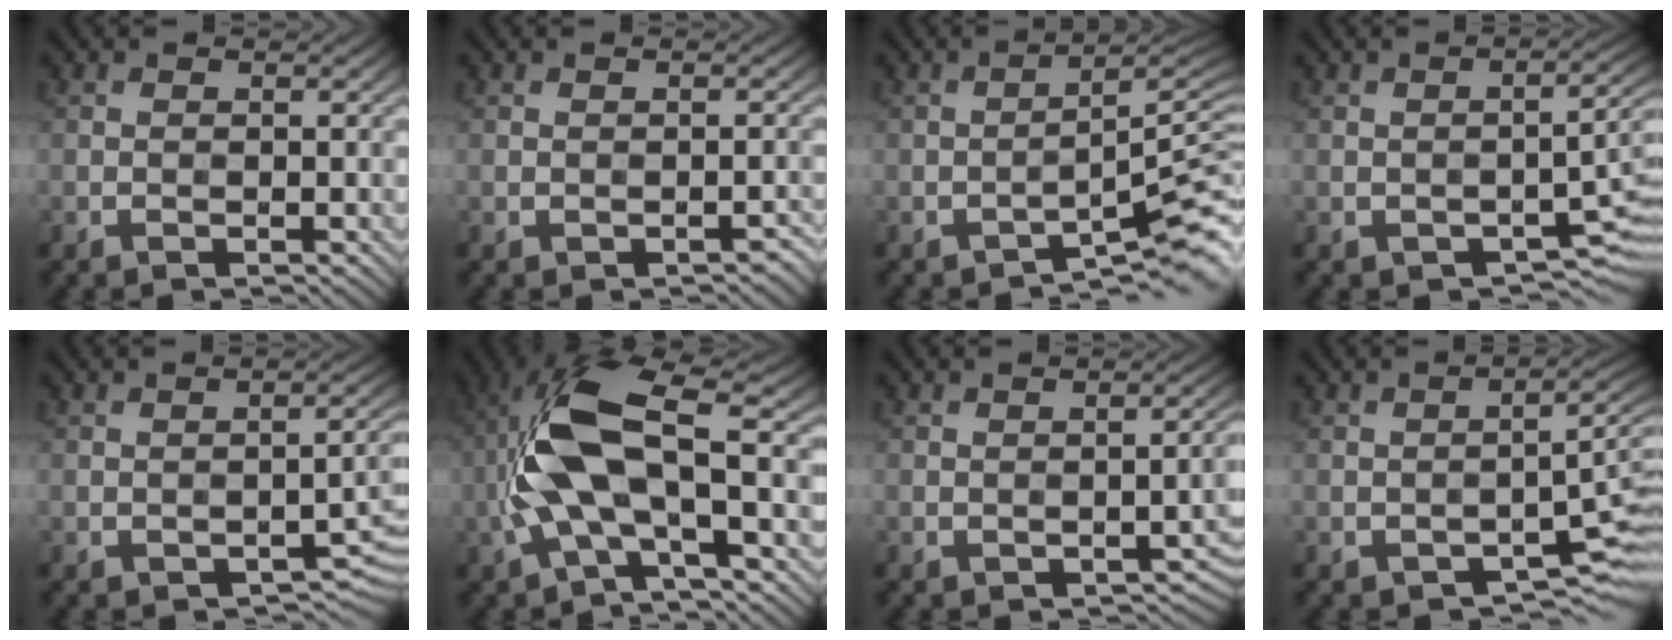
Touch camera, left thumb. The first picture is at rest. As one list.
[{"total": 1.1, "force": [-0.7, 0.6, 0.6], "torque": [-0.006, 0.003, -0.004]}, {"total": 6.7, "force": [-4.3, 1.0, 5.0], "torque": [-0.061, 0.013, -0.069]}, {"total": 4.5, "force": [-2.2, 1.8, 3.5], "torque": [-0.040, -0.002, -0.028]}, {"total": 3.6, "force": [-1.8, 1.4, 2.9], "torque": [-0.034, 0.003, -0.020]}, {"total": 12.1, "force": [-0.4, 4.7, 11.1], "torque": [-0.239, 0.016, -0.020]}, {"total": 3.6, "force": [-1.2, 1.5, 3.1], "torque": [-0.037, -0.003, -0.006]}, {"total": 4.0, "force": [-1.8, 1.5, 3.3], "torque": [-0.042, -0.004, -0.025]}]